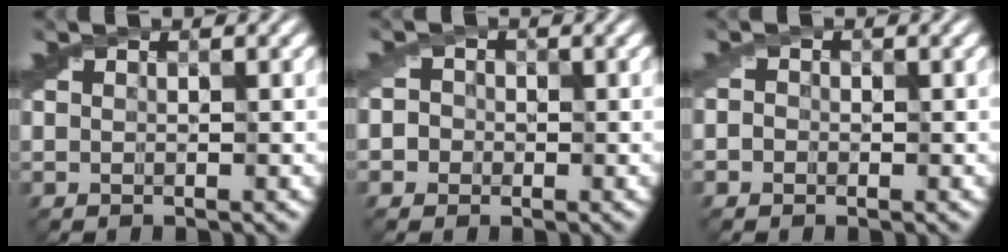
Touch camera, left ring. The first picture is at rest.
{"total": 3.2, "force": [0.3, 2.9, 1.4], "torque": [-0.006, 0.018, -0.015]}
{"total": 1.4, "force": [-0.1, 1.3, 0.6], "torque": [0.000, 0.000, -0.020]}